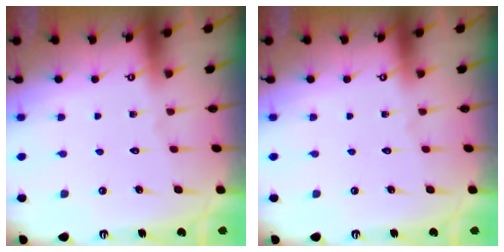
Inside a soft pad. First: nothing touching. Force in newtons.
{"total": 0.0}